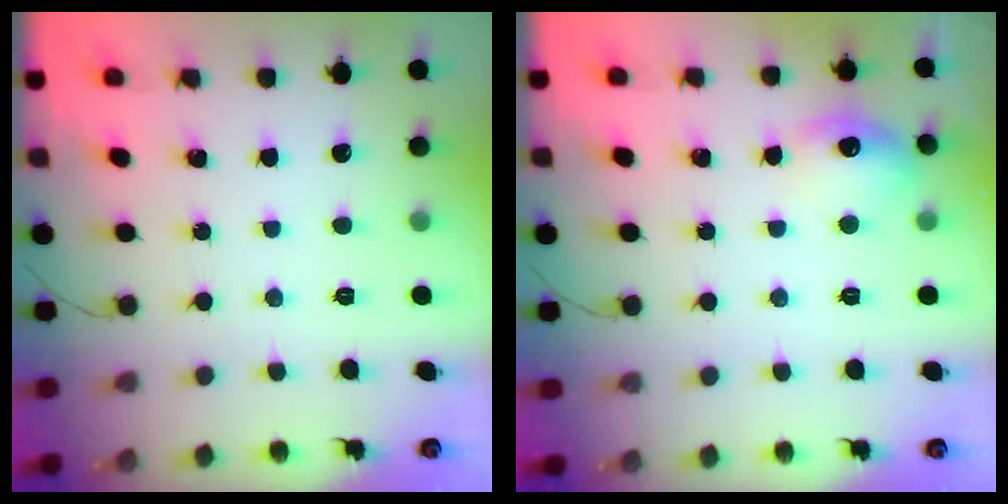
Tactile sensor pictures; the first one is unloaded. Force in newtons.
{"total": 9.5, "press": 9.4, "slide": 0.9}